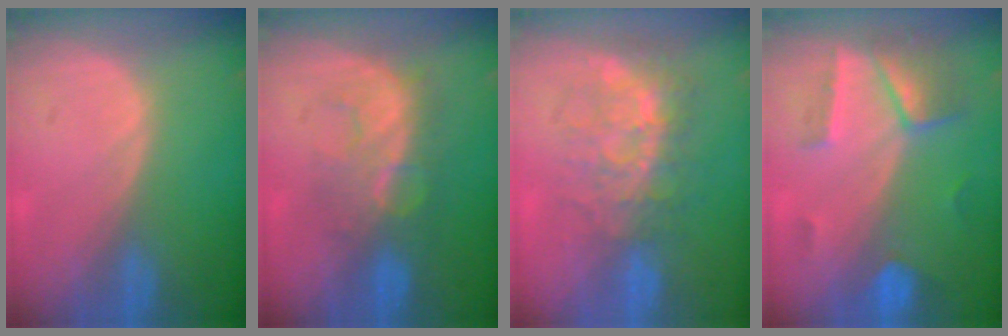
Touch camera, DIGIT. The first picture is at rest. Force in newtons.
{"total": 7.9, "press": 7.5, "slide": 2.7}
{"total": 9.0, "press": 7.6, "slide": 4.7}
{"total": 7.3, "press": 6.4, "slide": 3.5}